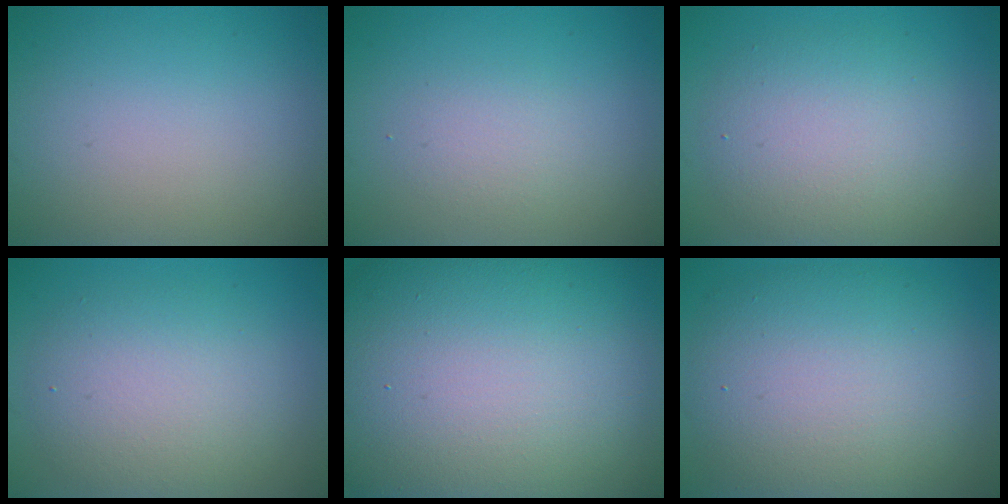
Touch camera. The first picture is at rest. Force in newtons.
{"total": 1.6, "press": 1.6, "slide": 0.2}
{"total": 5.5, "press": 5.5, "slide": 0.2}
{"total": 5.3, "press": 5.3, "slide": 0.2}
{"total": 27.0, "press": 26.9, "slide": 1.7}
{"total": 10.4, "press": 10.4, "slide": 0.6}